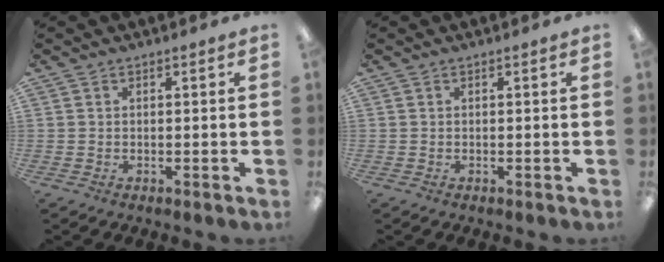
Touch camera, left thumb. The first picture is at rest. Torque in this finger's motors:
{"motor_torque": [-0.11, 0.11, 0.08, 0.08, 0.00]}